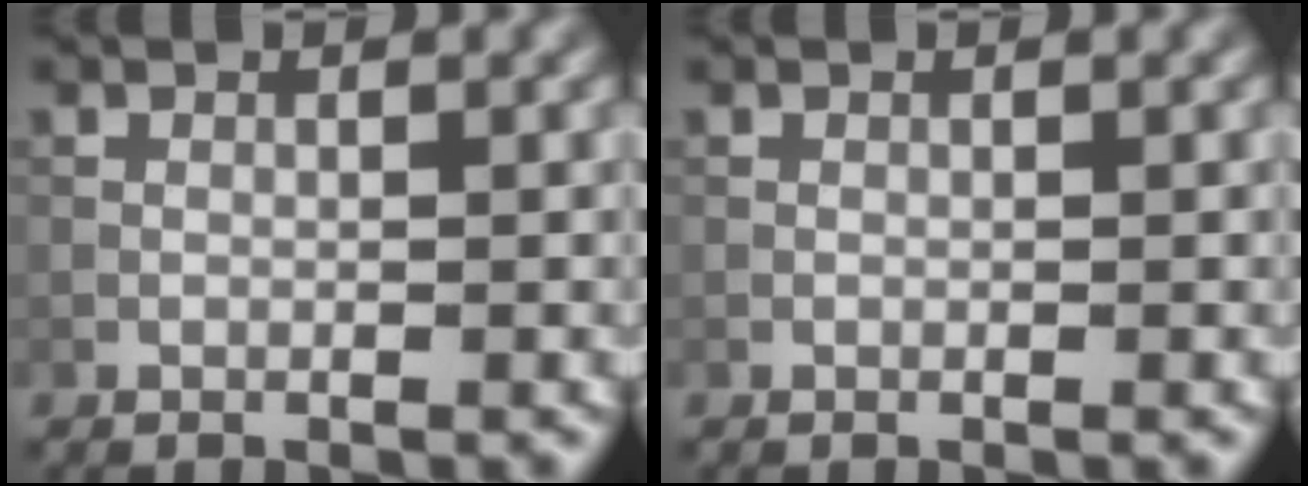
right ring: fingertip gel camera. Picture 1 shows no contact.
{"total": 0.0}